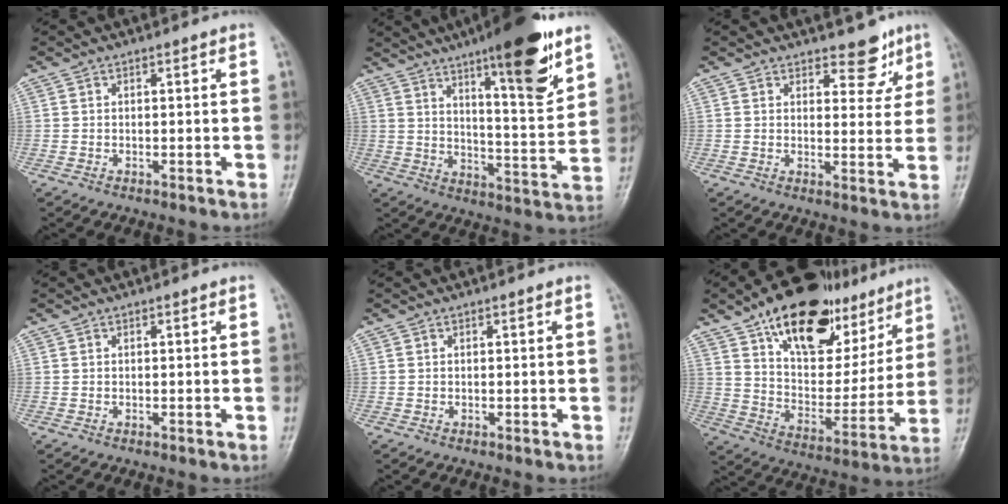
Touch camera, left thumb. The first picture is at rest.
{"total": 16.3, "force": [9.8, 3.8, 12.4], "torque": [-0.153, -0.058, 0.146]}
{"total": 5.9, "force": [4.0, 3.3, 2.8], "torque": [0.003, -0.022, 0.051]}
{"total": 0.0}
{"total": 0.0}
{"total": 25.5, "force": [15.8, 13.4, 14.9], "torque": [-0.182, -0.039, 0.256]}